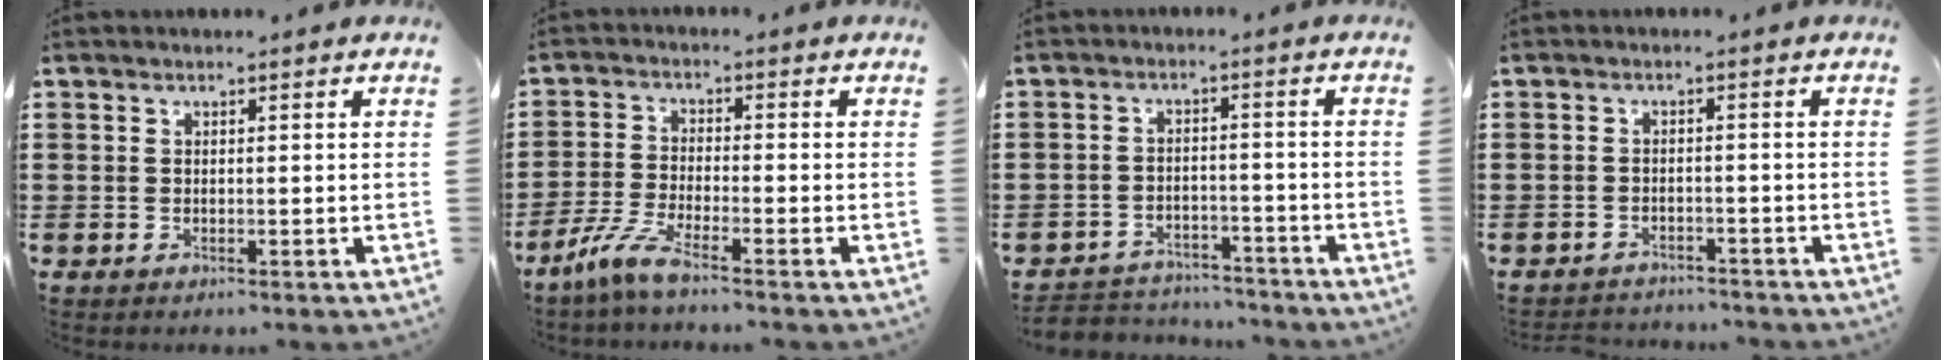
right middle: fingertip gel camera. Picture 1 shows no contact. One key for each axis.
{"total": 5.1, "fx": -3.7, "fy": 0.3, "fz": 3.5, "tx": -0.092, "ty": -0.017, "tz": -0.077}
{"total": 3.8, "fx": -3.7, "fy": 0.9, "fz": -0.2, "tx": -0.004, "ty": 0.003, "tz": -0.079}
{"total": 2.1, "fx": -2.1, "fy": 0.4, "fz": -0.3, "tx": -0.002, "ty": 0.001, "tz": -0.048}